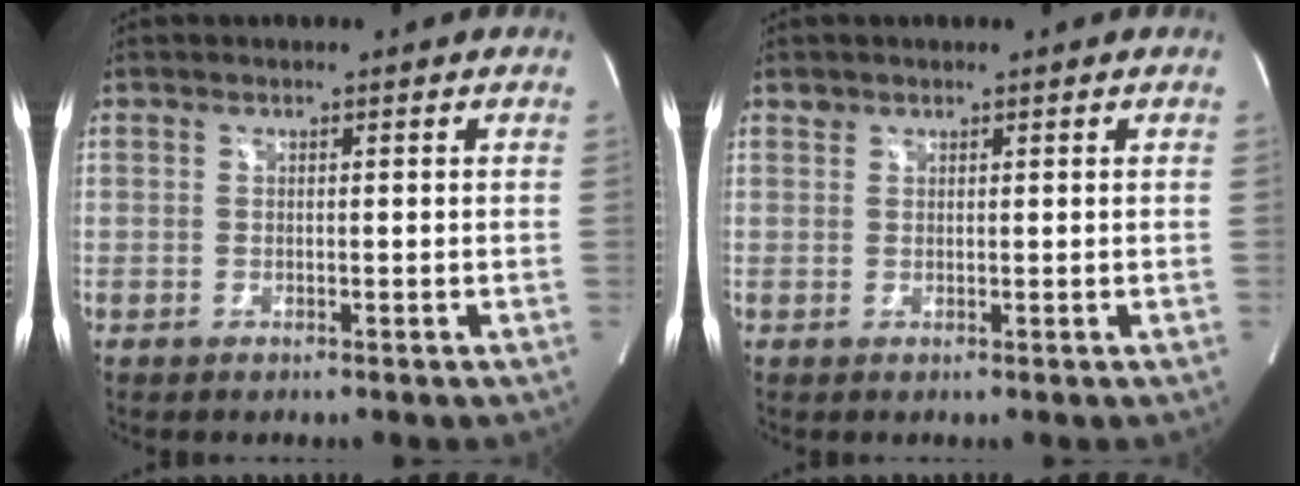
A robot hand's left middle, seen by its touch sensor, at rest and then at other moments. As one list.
[{"total": 0.8, "force": [0.6, 0.4, 0.0], "torque": [0.003, 0.006, 0.010]}]